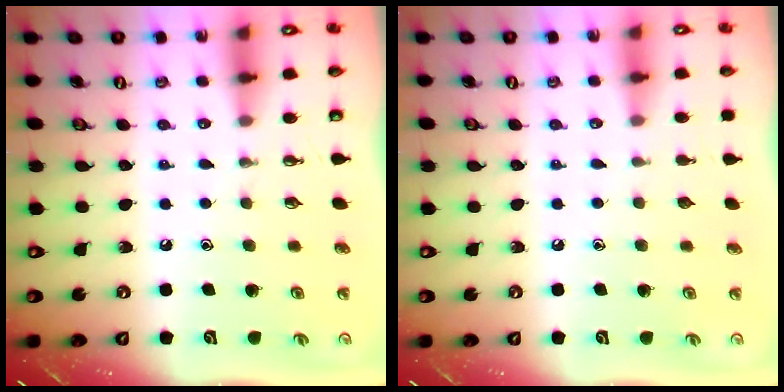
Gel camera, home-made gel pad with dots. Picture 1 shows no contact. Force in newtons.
{"total": 0.0}